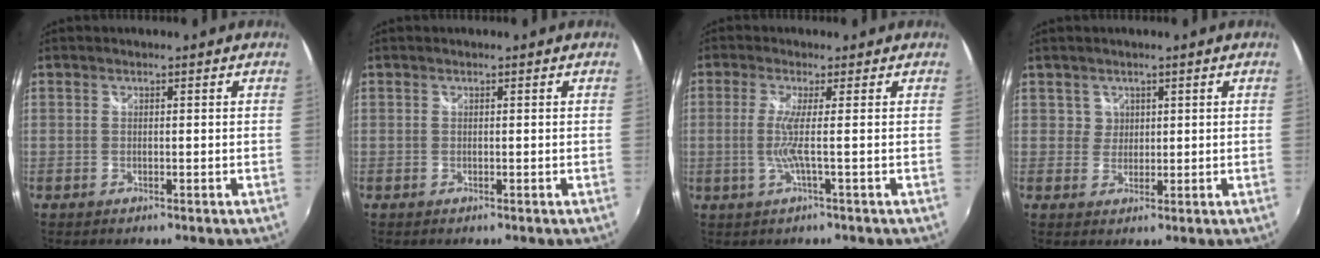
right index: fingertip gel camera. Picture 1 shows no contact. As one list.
[{"total": 0.0}, {"total": 3.6, "force": [-0.4, -1.2, 3.3], "torque": [-0.075, -0.008, -0.009]}, {"total": 2.3, "force": [1.0, 2.1, -0.4], "torque": [0.017, 0.009, 0.014]}]